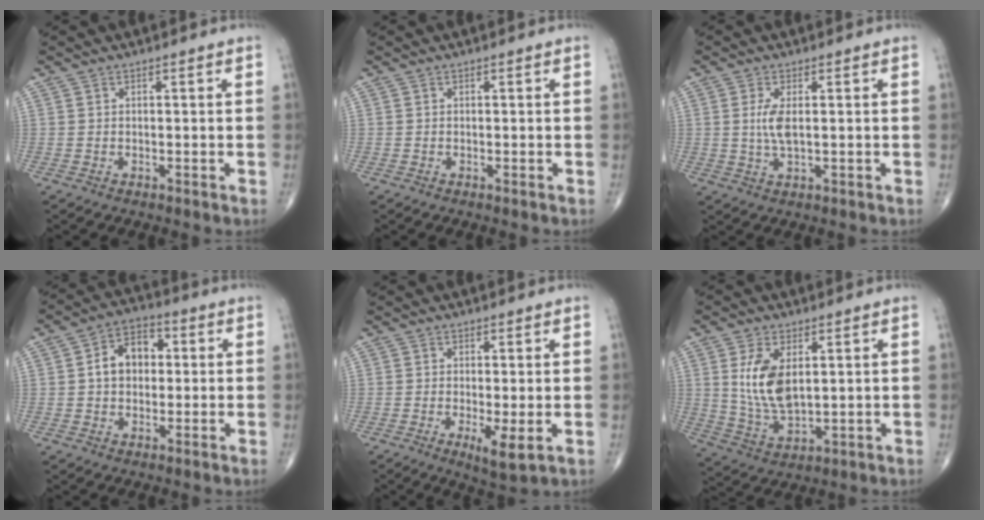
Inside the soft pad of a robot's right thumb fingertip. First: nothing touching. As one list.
[{"total": 0.0}, {"total": 3.9, "force": [0.5, 1.3, 3.7], "torque": [-0.087, -0.006, 0.014]}, {"total": 8.5, "force": [0.8, 6.1, 5.9], "torque": [-0.073, 0.022, 0.004]}, {"total": 4.8, "force": [-1.0, 1.1, 4.5], "torque": [-0.079, -0.017, -0.018]}, {"total": 10.0, "force": [2.5, 5.2, 8.2], "torque": [-0.153, -0.018, 0.059]}]